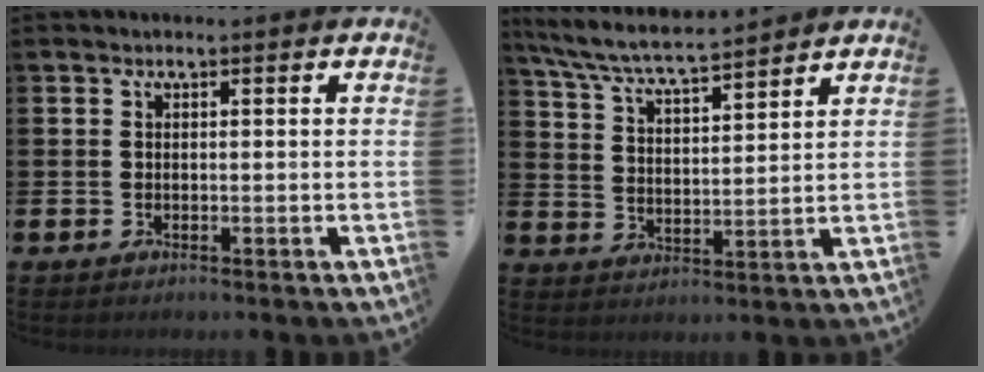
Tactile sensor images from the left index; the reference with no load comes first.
{"total": 6.7, "force": [6.3, 0.2, 2.0], "torque": [-0.068, -0.039, 0.111]}